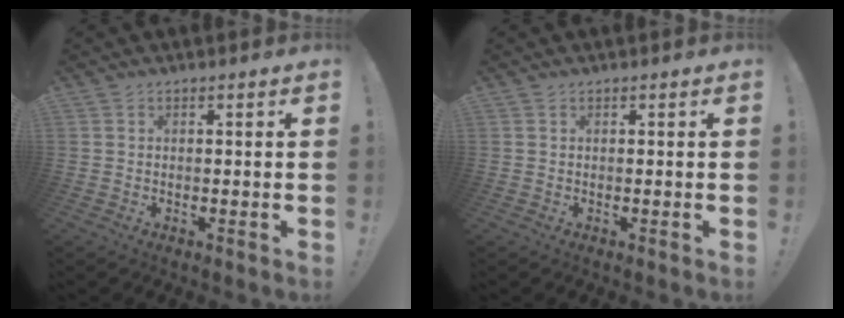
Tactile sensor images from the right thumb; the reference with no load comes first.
{"total": 0.0}